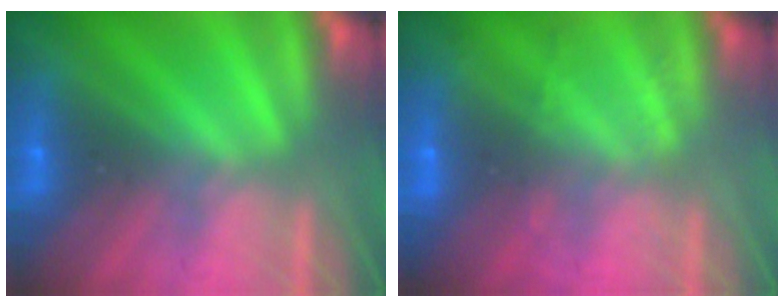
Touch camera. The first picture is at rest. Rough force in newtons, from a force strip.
{"total": 2.0}